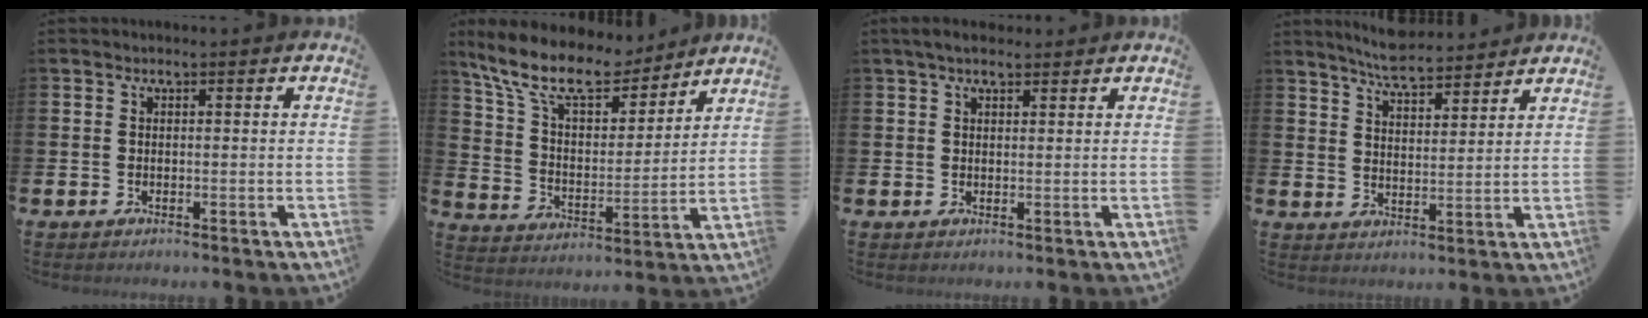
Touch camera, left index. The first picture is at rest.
{"total": 11.9, "force": [10.0, 4.0, 4.9], "torque": [-0.134, -0.056, 0.179]}
{"total": 3.3, "force": [2.6, 1.3, 1.5], "torque": [-0.024, 0.000, 0.046]}
{"total": 6.2, "force": [6.0, 0.5, 1.1], "torque": [-0.036, -0.032, 0.109]}